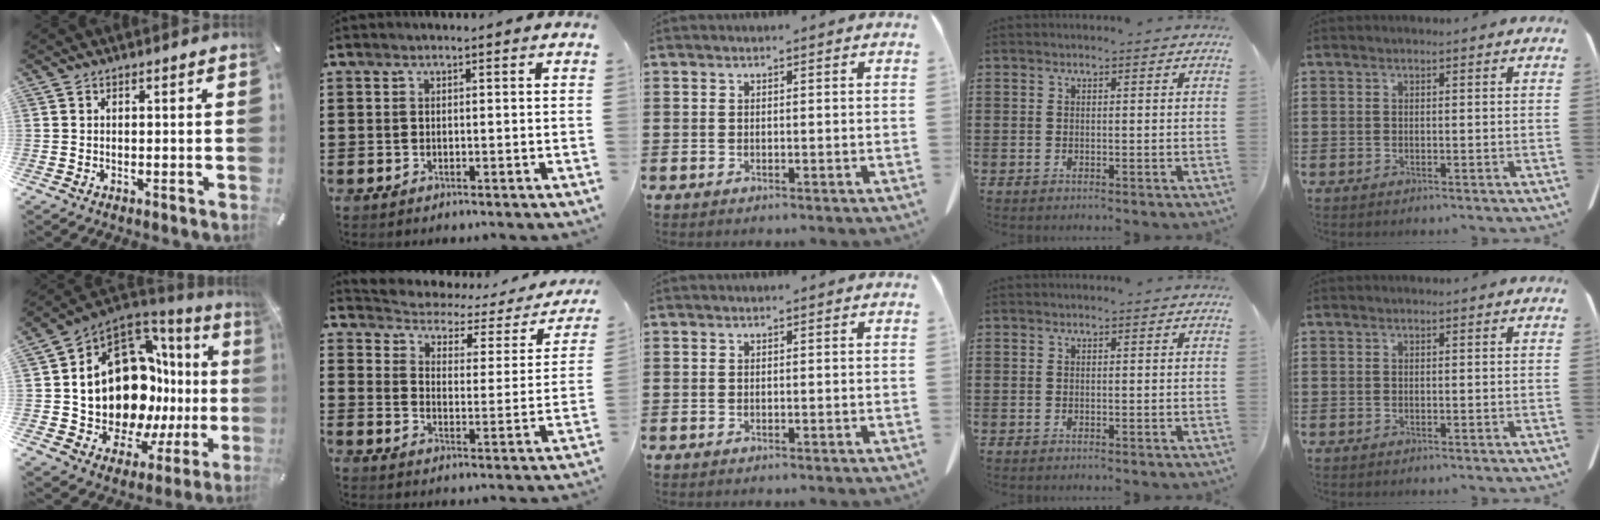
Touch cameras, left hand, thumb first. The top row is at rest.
{"thumb": {"total": 20.5, "force": [1.7, 13.9, 14.9], "torque": [-0.267, -0.065, 0.058]}, "index": {"total": 2.6, "force": [2.3, 1.2, 0.7], "torque": [-0.034, -0.023, 0.029]}}